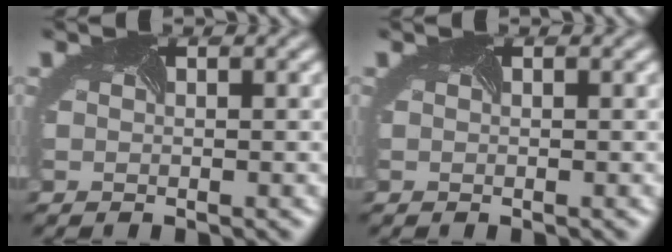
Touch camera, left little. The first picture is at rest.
{"total": 0.0}